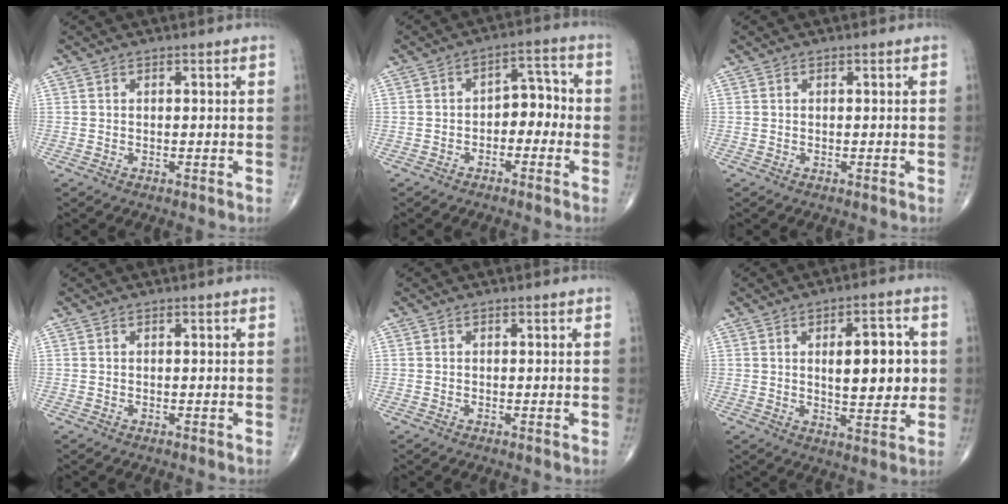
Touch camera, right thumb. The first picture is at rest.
{"total": 6.1, "force": [-1.6, 3.9, 4.4], "torque": [-0.036, 0.036, -0.035]}
{"total": 0.0}
{"total": 0.0}
{"total": 0.0}
{"total": 11.2, "force": [1.3, 4.9, 10.0], "torque": [-0.115, -0.007, 0.022]}